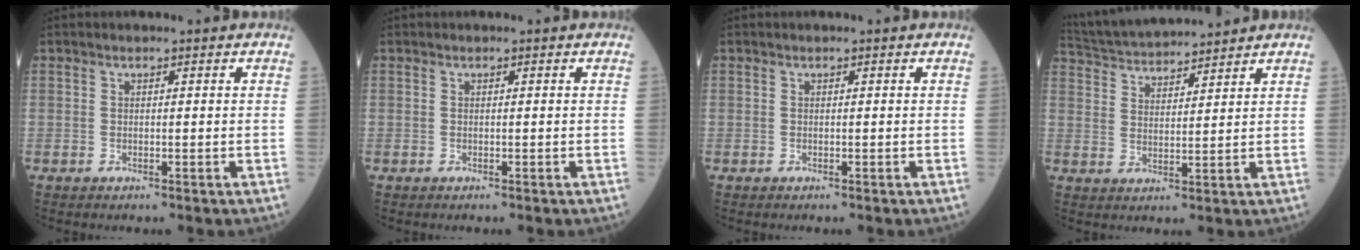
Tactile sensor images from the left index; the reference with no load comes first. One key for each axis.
{"total": 0.0}
{"total": 0.0}
{"total": 11.6, "fx": 11.1, "fy": 0.9, "fz": 3.4, "tx": -0.077, "ty": 0.024, "tz": 0.192}